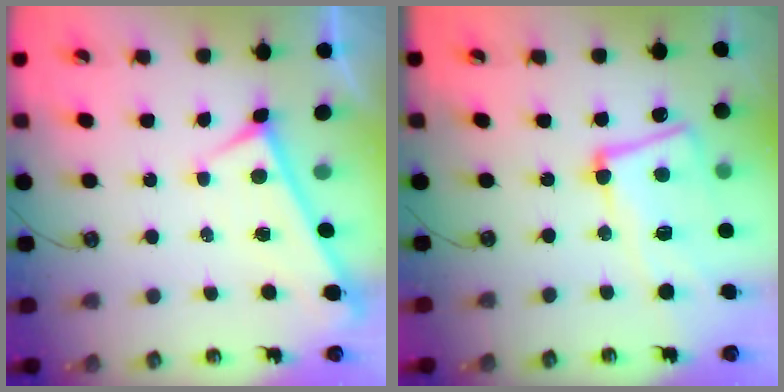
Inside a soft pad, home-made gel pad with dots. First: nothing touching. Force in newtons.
{"total": 11.2, "press": 11.0, "slide": 2.3}